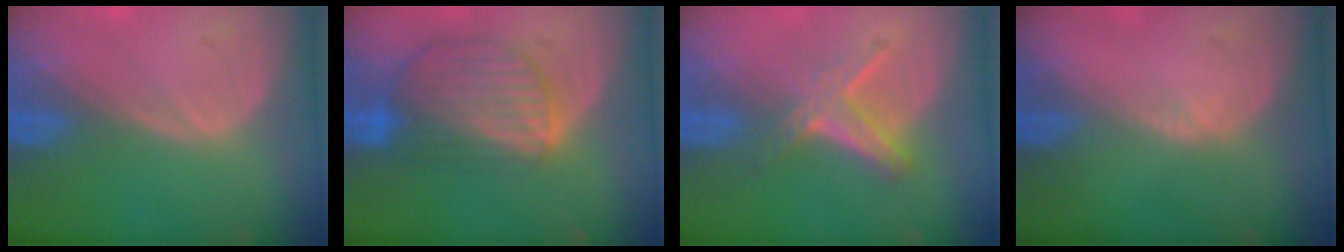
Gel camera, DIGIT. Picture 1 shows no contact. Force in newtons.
{"total": 8.7, "press": 7.6, "slide": 4.1}
{"total": 6.1, "press": 5.2, "slide": 3.2}
{"total": 0.7, "press": 0.4, "slide": 0.5}